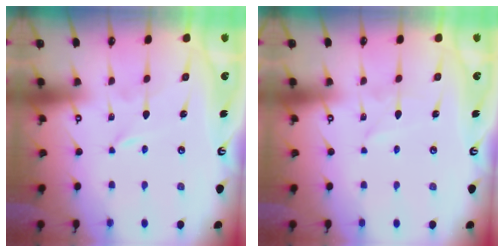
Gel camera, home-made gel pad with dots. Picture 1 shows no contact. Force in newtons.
{"total": 1.6, "press": 1.6, "slide": 0.2}